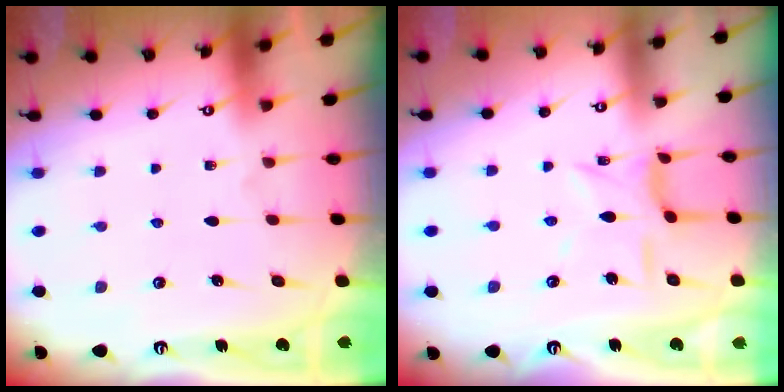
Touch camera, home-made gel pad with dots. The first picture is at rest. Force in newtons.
{"total": 6.7, "press": 6.6, "slide": 0.5}